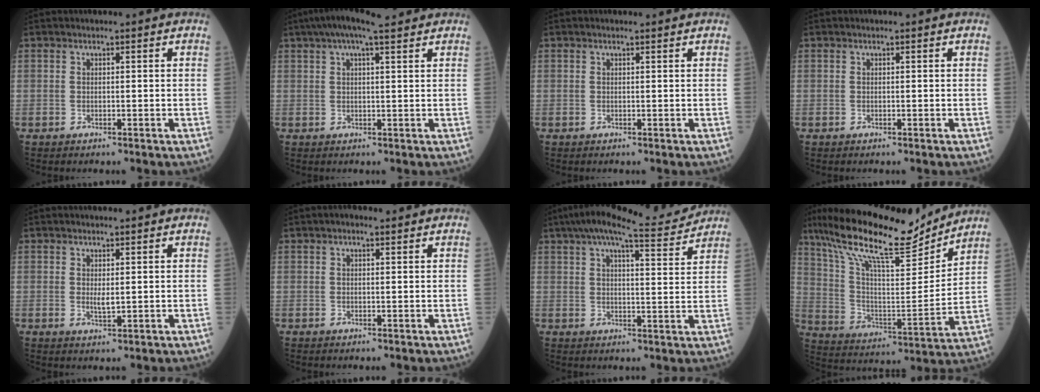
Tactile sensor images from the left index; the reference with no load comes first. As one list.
[{"total": 8.4, "force": [6.5, 1.1, 5.3], "torque": [-0.091, 0.044, 0.101]}, {"total": 0.8, "force": [0.8, -0.1, 0.2], "torque": [-0.008, 0.003, 0.013]}, {"total": 0.0}, {"total": 1.6, "force": [0.5, 0.4, 1.5], "torque": [-0.031, -0.004, 0.011]}, {"total": 1.4, "force": [0.9, 0.4, 0.9], "torque": [-0.020, 0.008, 0.011]}, {"total": 12.0, "force": [10.9, 0.2, 5.0], "torque": [-0.082, 0.009, 0.149]}, {"total": 20.1, "force": [16.9, 3.1, 10.4], "torque": [-0.196, 0.005, 0.290]}]